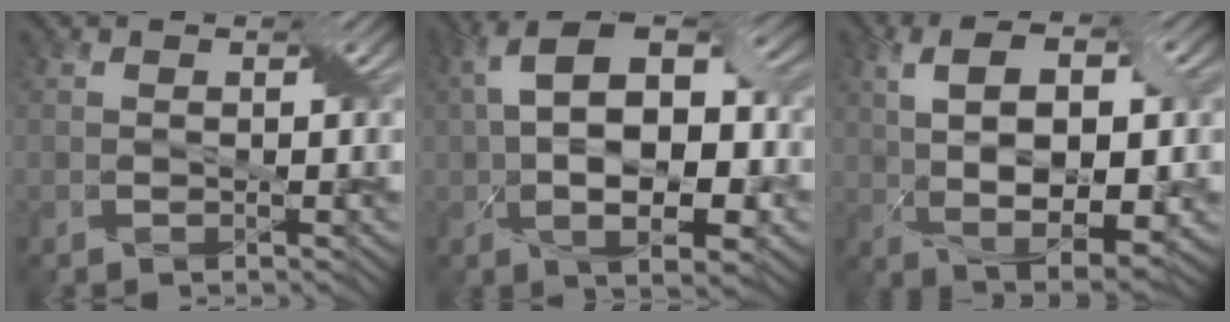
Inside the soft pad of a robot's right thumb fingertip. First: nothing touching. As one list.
[{"total": 15.3, "force": [-0.2, 7.6, 13.3], "torque": [-0.219, 0.014, -0.002]}, {"total": 11.5, "force": [0.8, 5.2, 10.2], "torque": [-0.181, 0.003, 0.018]}]